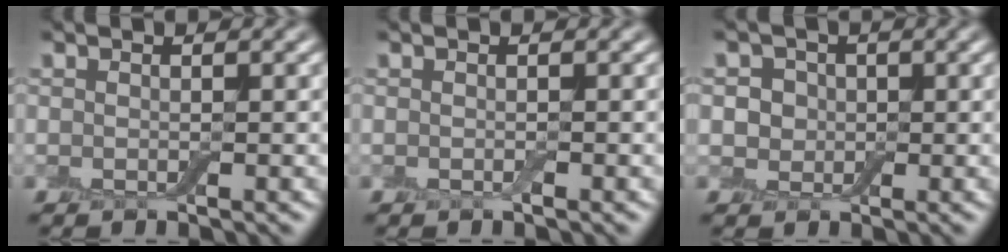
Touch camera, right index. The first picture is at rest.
{"total": 0.0}
{"total": 3.5, "force": [0.8, 3.1, 1.5], "torque": [-0.010, 0.012, -0.003]}